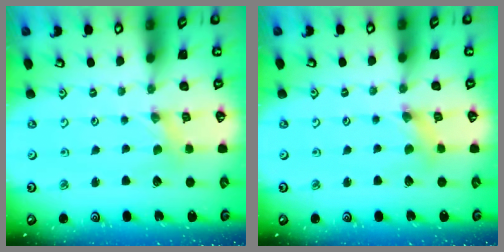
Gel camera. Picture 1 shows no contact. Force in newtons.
{"total": 2.1, "press": 2.1, "slide": 0.2}